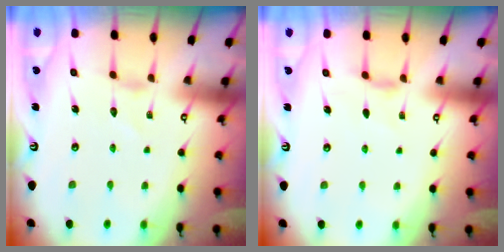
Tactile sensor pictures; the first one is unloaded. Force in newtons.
{"total": 3.9, "press": 3.9, "slide": 0.5}